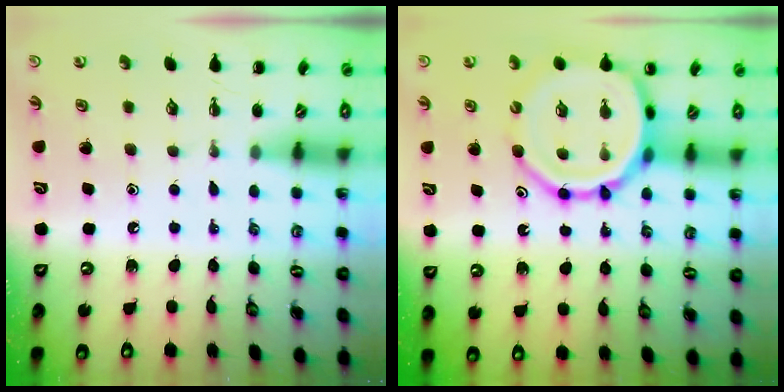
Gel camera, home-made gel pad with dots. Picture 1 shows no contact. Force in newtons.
{"total": 14.3, "press": 14.0, "slide": 2.5}